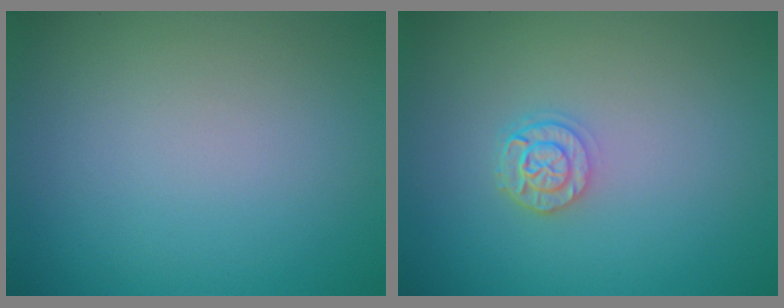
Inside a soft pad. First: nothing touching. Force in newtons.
{"total": 2.2, "press": 1.8, "slide": 1.2}